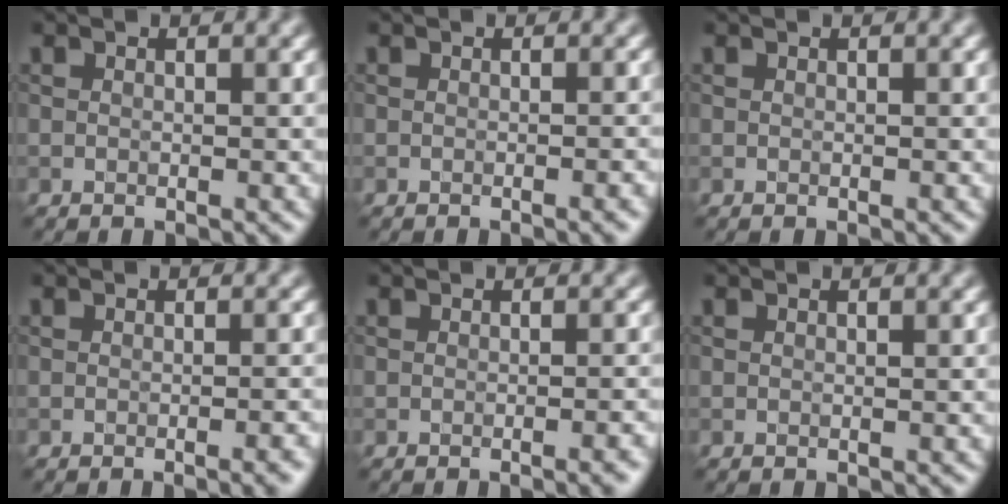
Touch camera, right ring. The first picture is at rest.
{"total": 1.5, "force": [-0.5, 0.4, 1.4], "torque": [-0.008, 0.001, -0.009]}
{"total": 0.0}
{"total": 2.8, "force": [-1.2, 0.9, 2.4], "torque": [-0.011, 0.005, -0.015]}
{"total": 2.2, "force": [-0.9, 0.6, 1.9], "torque": [-0.009, 0.003, -0.013]}
{"total": 0.0}